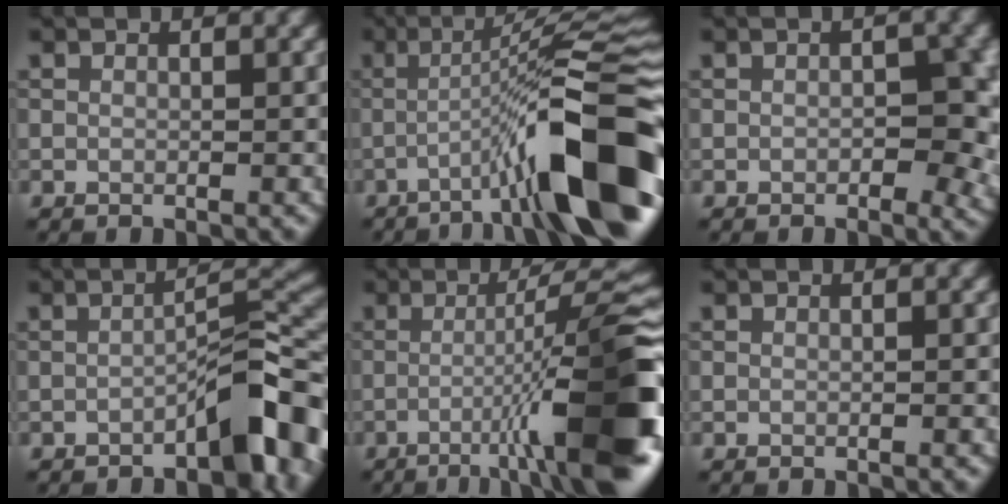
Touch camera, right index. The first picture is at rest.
{"total": 13.7, "force": [-5.1, 2.3, 12.5], "torque": [-0.176, 0.014, -0.078]}
{"total": 4.7, "force": [-0.5, 2.4, 4.0], "torque": [-0.034, -0.002, -0.009]}
{"total": 6.3, "force": [-3.2, 1.4, 5.2], "torque": [-0.066, 0.022, -0.052]}
{"total": 12.0, "force": [-3.9, 1.7, 11.2], "torque": [-0.141, 0.021, -0.061]}
{"total": 0.0}